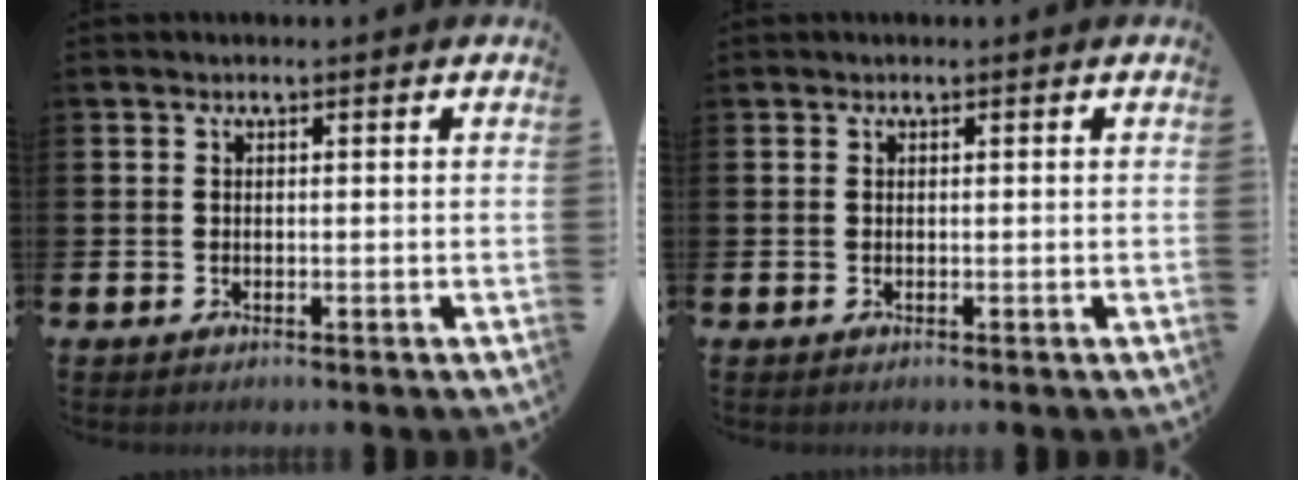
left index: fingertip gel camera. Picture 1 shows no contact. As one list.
[{"total": 0.0}]